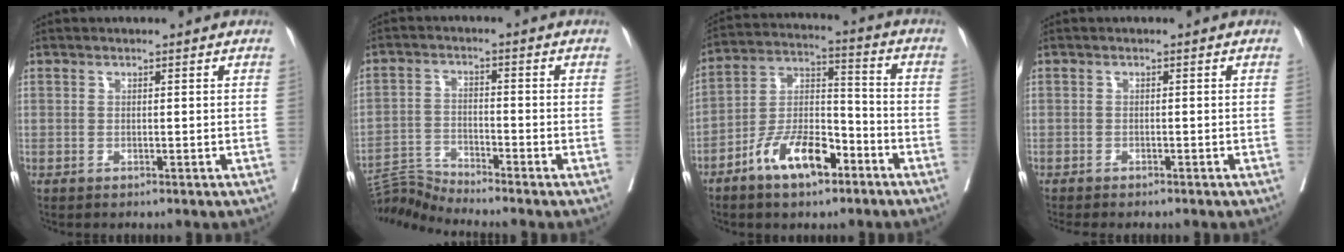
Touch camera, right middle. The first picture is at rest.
{"total": 5.5, "force": [-5.1, -2.0, -0.4], "torque": [-0.006, -0.012, -0.098]}
{"total": 11.1, "force": [-6.6, 4.3, 7.8], "torque": [-0.155, 0.012, -0.120]}
{"total": 4.3, "force": [-3.7, 0.8, 2.0], "torque": [-0.023, -0.008, -0.049]}